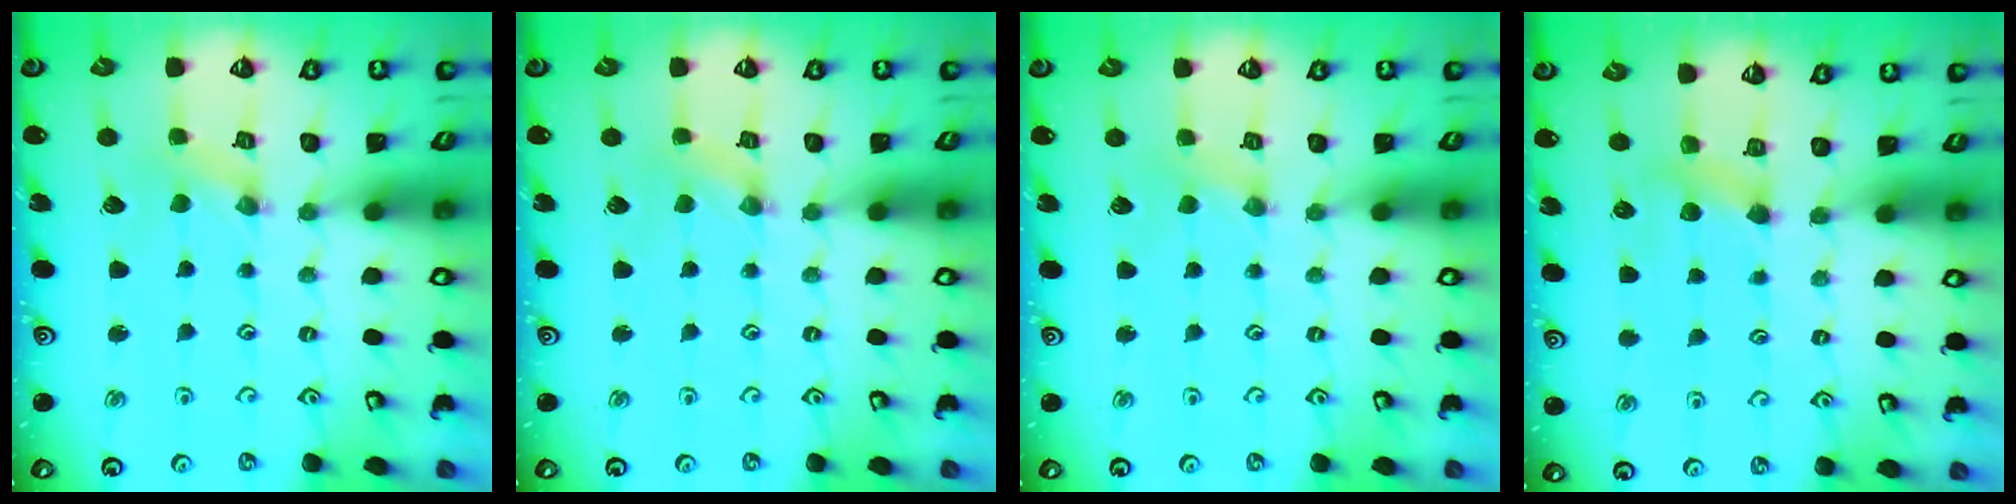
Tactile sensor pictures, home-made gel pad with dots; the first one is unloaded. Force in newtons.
{"total": 0.9, "press": 0.9, "slide": 0.2}
{"total": 1.5, "press": 1.4, "slide": 0.3}
{"total": 3.6, "press": 3.6, "slide": 0.5}